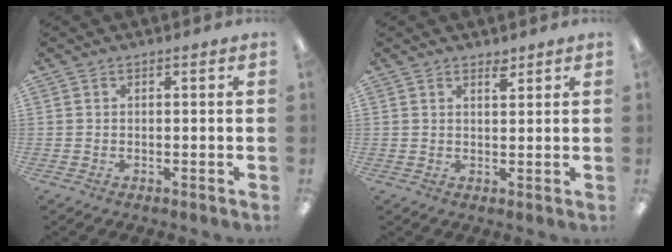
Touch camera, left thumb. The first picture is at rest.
{"total": 2.3, "force": [2.0, 0.8, 0.9], "torque": [-0.006, -0.008, 0.033]}